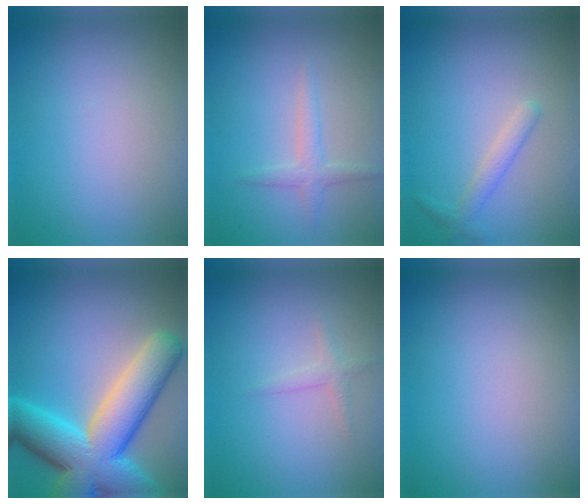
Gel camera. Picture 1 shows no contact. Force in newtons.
{"total": 1.7, "press": 1.7, "slide": 0.1}
{"total": 1.7, "press": 1.7, "slide": 0.1}
{"total": 11.9, "press": 11.9, "slide": 0.8}
{"total": 1.1, "press": 1.1, "slide": 0.1}
{"total": 0.0}